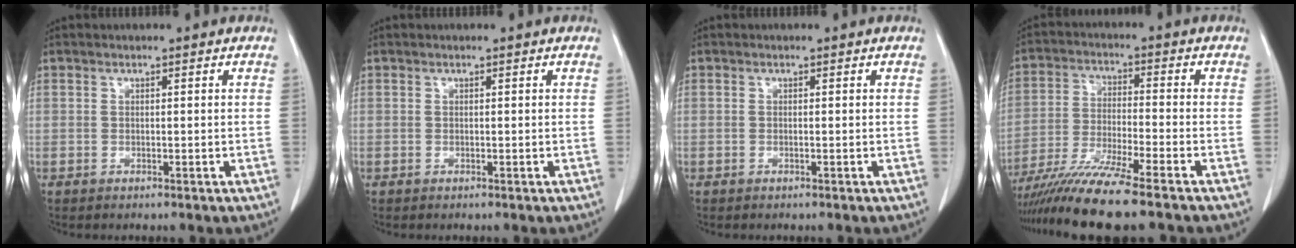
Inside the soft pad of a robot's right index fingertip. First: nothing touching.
{"total": 0.0}
{"total": 0.0}
{"total": 12.0, "force": [-9.7, -1.0, 7.0], "torque": [-0.119, -0.032, -0.167]}